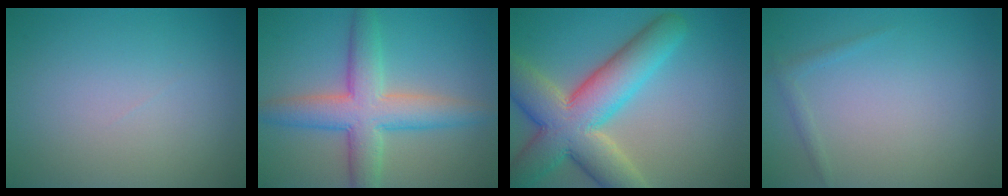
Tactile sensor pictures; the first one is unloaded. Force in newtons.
{"total": 6.8, "press": 6.8, "slide": 0.1}
{"total": 10.5, "press": 10.5, "slide": 0.6}
{"total": 0.8, "press": 0.8, "slide": 0.1}